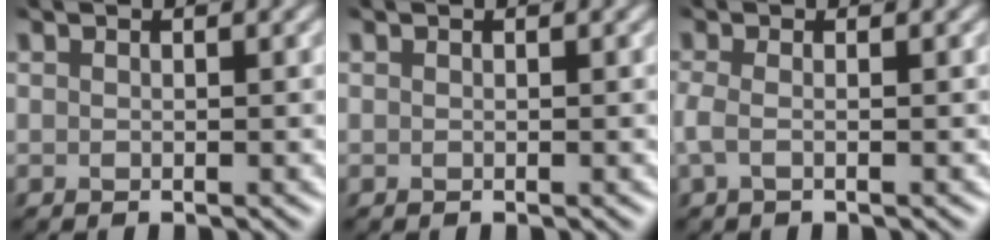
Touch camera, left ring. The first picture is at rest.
{"total": 0.0}
{"total": 1.5, "force": [-0.6, 0.3, 1.4], "torque": [-0.026, 0.001, -0.011]}